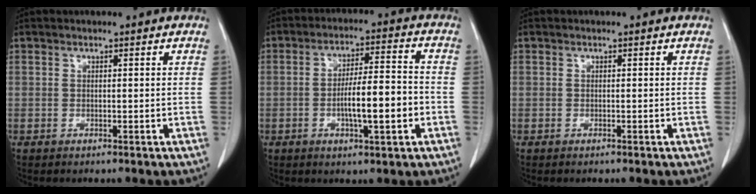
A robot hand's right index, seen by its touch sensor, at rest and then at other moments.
{"total": 9.0, "force": [-2.2, 1.4, 8.6], "torque": [-0.147, 0.011, -0.034]}
{"total": 0.0}